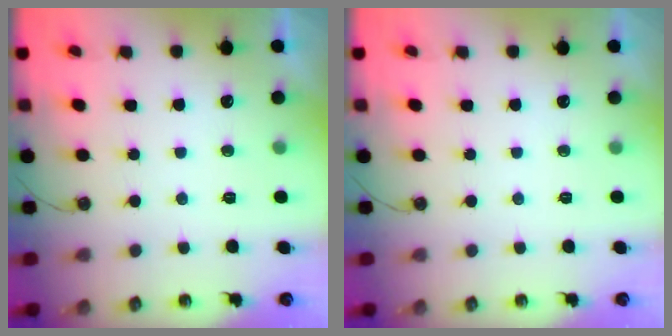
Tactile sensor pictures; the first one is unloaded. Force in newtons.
{"total": 0.0}